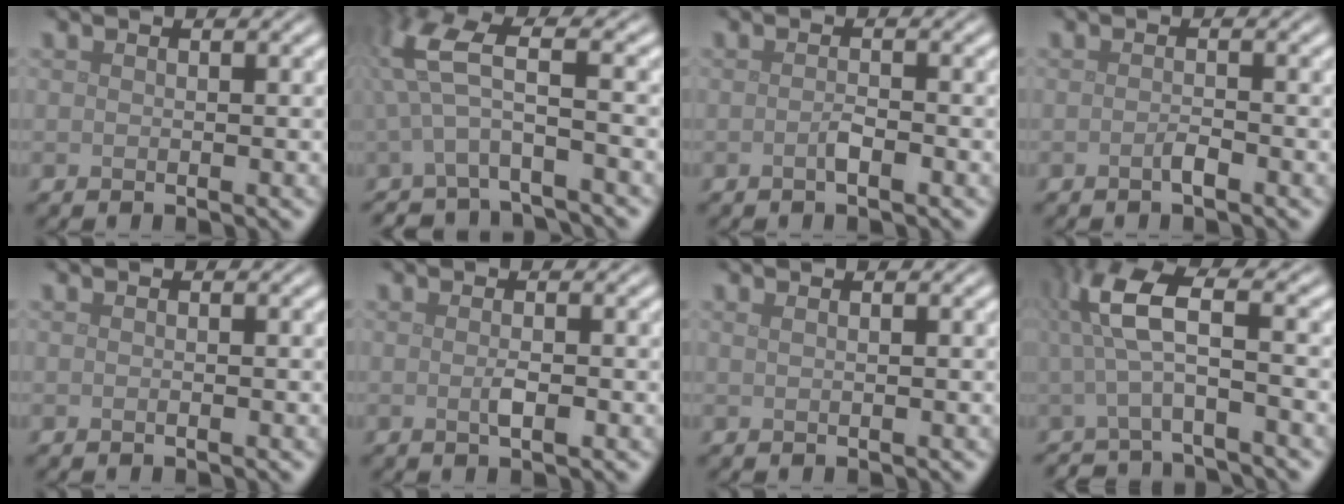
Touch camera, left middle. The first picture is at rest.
{"total": 5.2, "force": [-1.0, 1.6, 4.8], "torque": [-0.115, 0.001, -0.025]}
{"total": 1.2, "force": [-0.5, 0.2, 1.0], "torque": [-0.020, 0.000, -0.010]}
{"total": 1.0, "force": [-0.5, 0.2, 0.8], "torque": [-0.016, 0.001, -0.010]}
{"total": 0.0}
{"total": 1.3, "force": [-0.2, 0.2, 1.2], "torque": [-0.024, -0.002, -0.005]}
{"total": 0.9, "force": [0.4, 0.4, 0.6], "torque": [-0.005, 0.000, 0.003]}
{"total": 5.3, "force": [-0.4, 1.5, 5.1], "torque": [-0.099, -0.003, -0.017]}